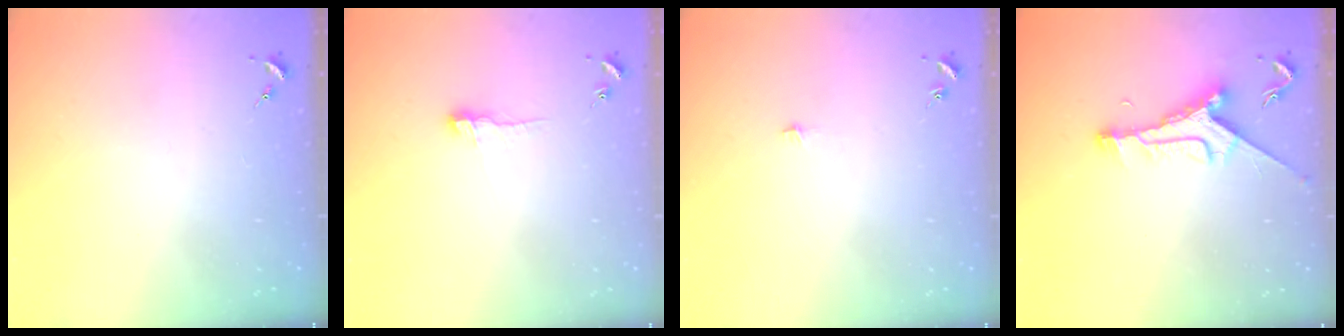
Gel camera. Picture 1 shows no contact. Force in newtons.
{"total": 6.3, "press": 6.2, "slide": 0.8}
{"total": 2.6, "press": 2.6, "slide": 0.2}
{"total": 9.6, "press": 9.5, "slide": 0.6}